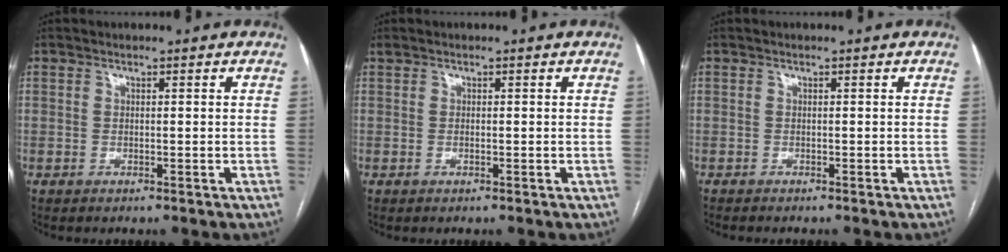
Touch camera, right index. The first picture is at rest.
{"total": 0.9, "force": [0.1, 0.4, 0.7], "torque": [-0.022, 0.002, 0.004]}
{"total": 1.3, "force": [-1.2, 0.2, 0.5], "torque": [-0.010, -0.004, -0.014]}